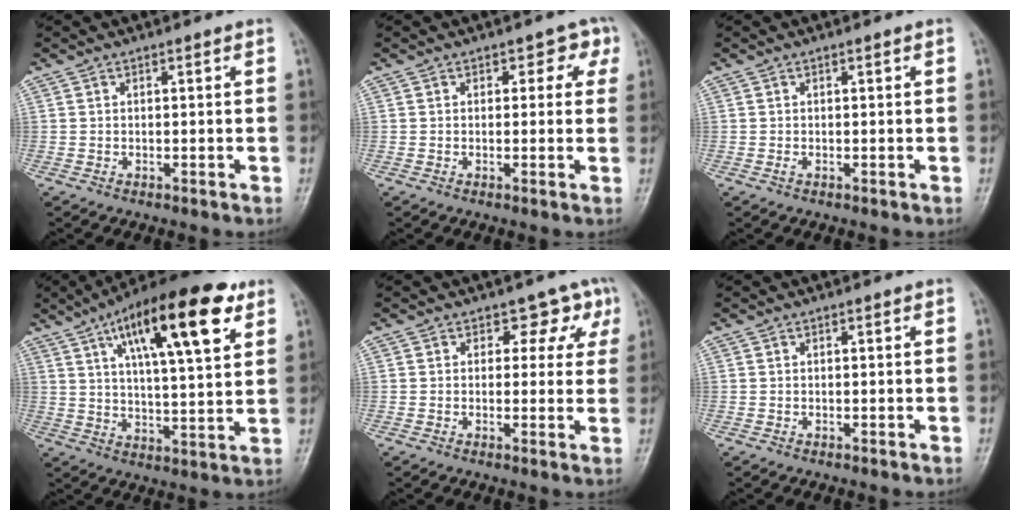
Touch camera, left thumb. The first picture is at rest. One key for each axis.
{"total": 3.3, "fx": 1.2, "fy": 2.5, "fz": 1.8, "tx": 0.016, "ty": 0.001, "tz": 0.004}
{"total": 0.6, "fx": 0.0, "fy": 0.2, "fz": 0.6, "tx": -0.008, "ty": 0.002, "tz": 0.001}
{"total": 20.5, "fx": 10.0, "fy": 6.2, "fz": 16.8, "tx": -0.245, "ty": -0.020, "tz": 0.155}
{"total": 4.6, "fx": 2.4, "fy": 3.6, "fz": 1.7, "tx": 0.018, "ty": -0.006, "tz": 0.019}
{"total": 0.0}